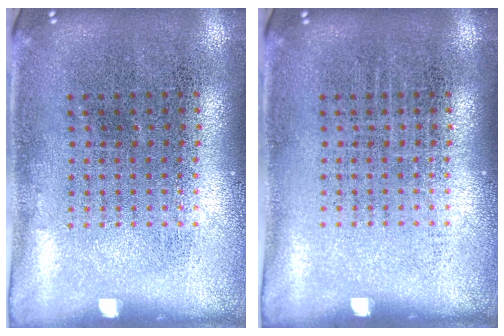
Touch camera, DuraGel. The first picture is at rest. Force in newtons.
{"total": 0.0}